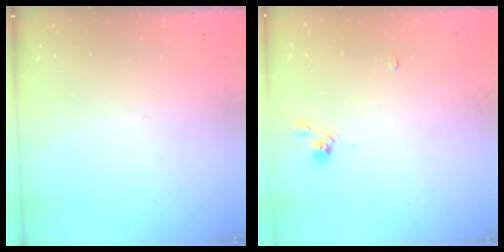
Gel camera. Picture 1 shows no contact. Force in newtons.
{"total": 2.3, "press": 2.3, "slide": 0.6}